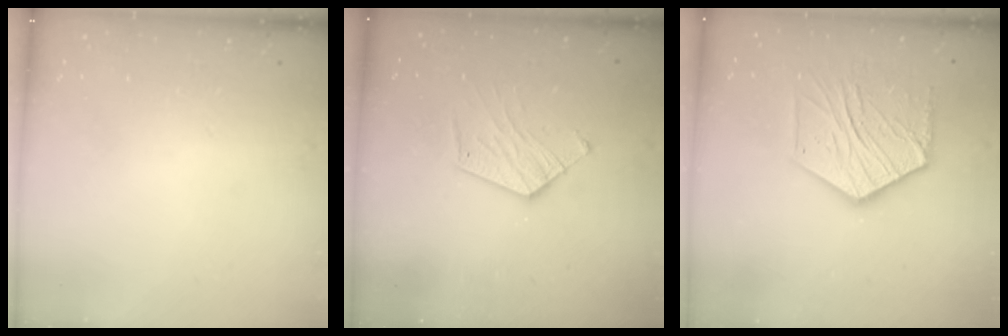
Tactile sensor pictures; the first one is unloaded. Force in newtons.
{"total": 9.8, "press": 9.7, "slide": 0.6}
{"total": 16.6, "press": 16.6, "slide": 1.1}